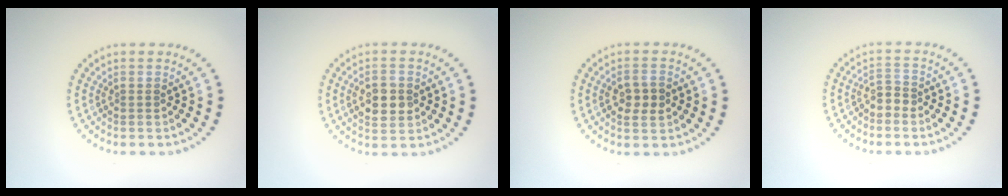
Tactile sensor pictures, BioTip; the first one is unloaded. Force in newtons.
{"total": 3.4, "press": 3.4, "slide": 0.2}
{"total": 2.6, "press": 2.6, "slide": 0.2}
{"total": 1.4, "press": 1.2, "slide": 0.7}